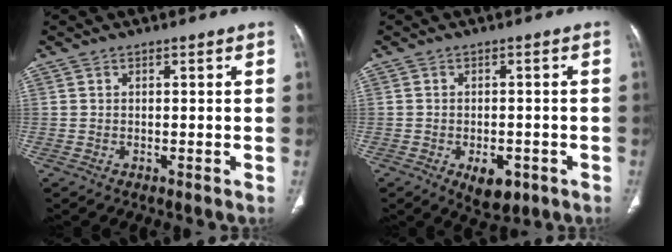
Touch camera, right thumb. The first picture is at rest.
{"total": 5.7, "force": [-2.4, 3.3, 4.0], "torque": [-0.047, 0.005, -0.024]}